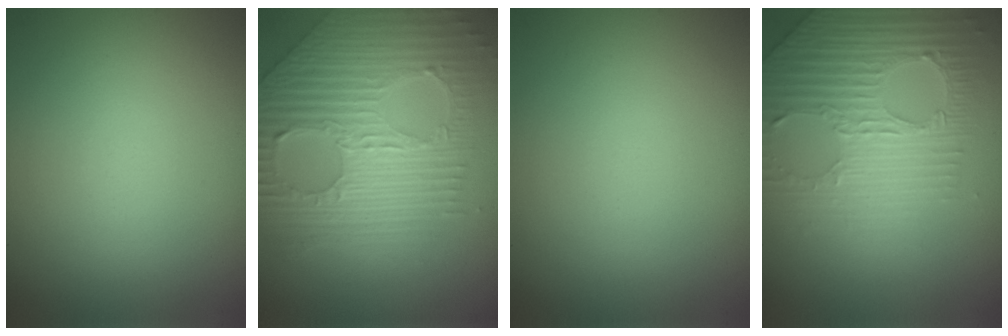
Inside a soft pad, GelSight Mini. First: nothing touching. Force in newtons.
{"total": 8.9, "press": 6.0, "slide": 6.6}
{"total": 0.0}
{"total": 4.0, "press": 3.8, "slide": 1.1}